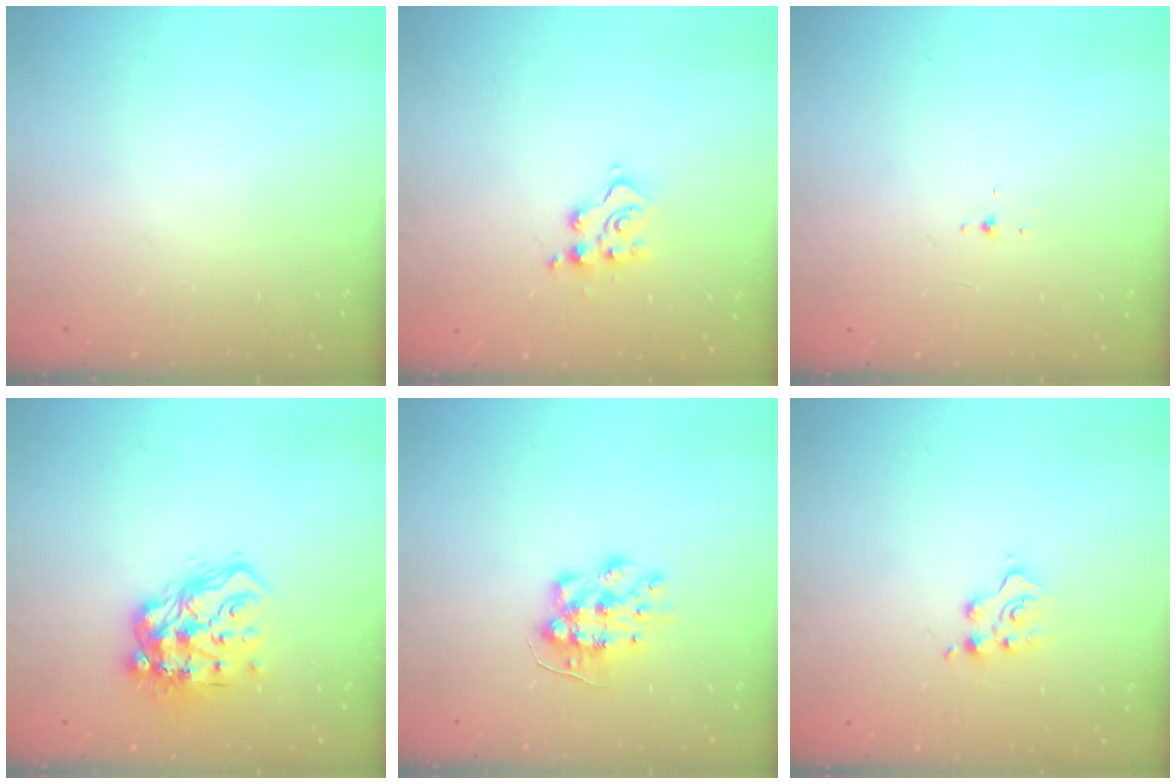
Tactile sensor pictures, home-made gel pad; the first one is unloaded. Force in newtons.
{"total": 7.5, "press": 7.5, "slide": 0.5}
{"total": 2.1, "press": 1.9, "slide": 0.8}
{"total": 16.4, "press": 16.3, "slide": 1.6}
{"total": 9.1, "press": 9.1, "slide": 0.3}
{"total": 5.2, "press": 5.2, "slide": 0.6}